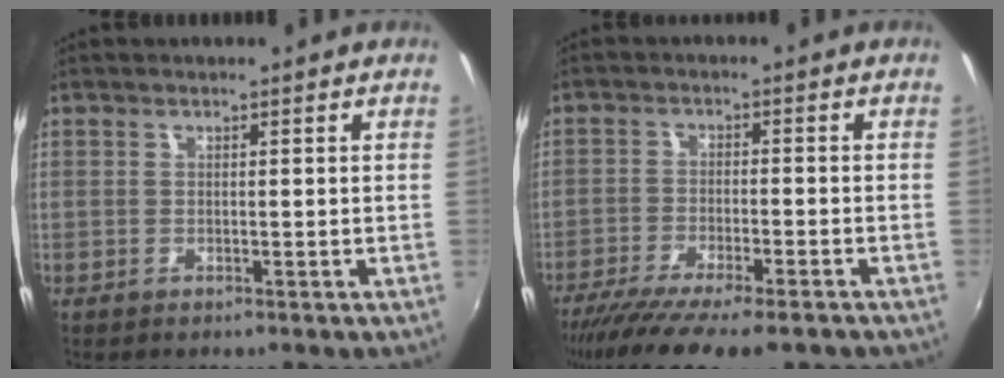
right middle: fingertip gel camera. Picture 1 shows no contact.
{"total": 14.9, "force": [-11.6, 3.1, 8.8], "torque": [-0.176, -0.051, -0.184]}